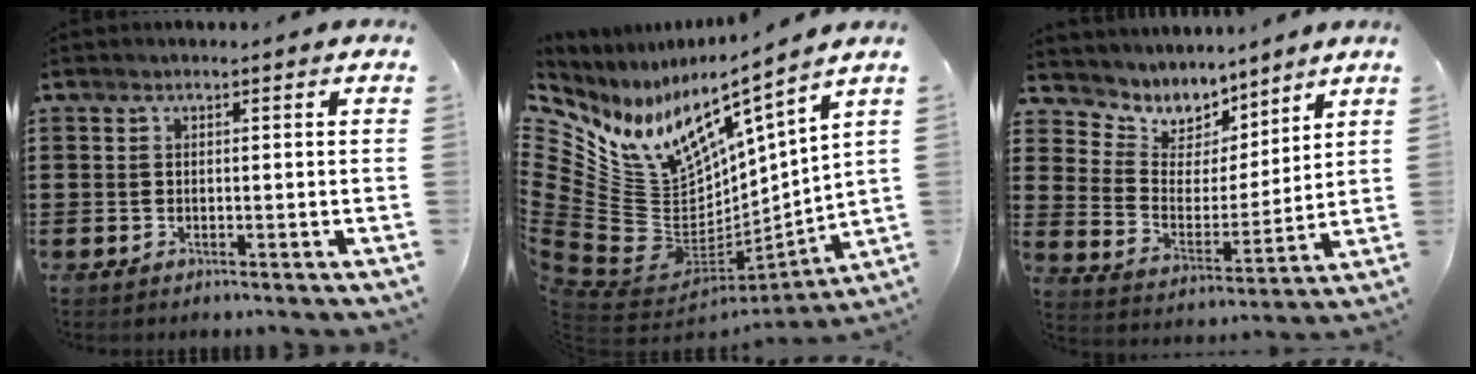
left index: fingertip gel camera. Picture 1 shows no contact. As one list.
[{"total": 12.1, "force": [6.2, 7.4, 7.3], "torque": [-0.195, -0.075, 0.102]}, {"total": 6.8, "force": [6.0, 3.3, -0.2], "torque": [-0.045, -0.047, 0.108]}]